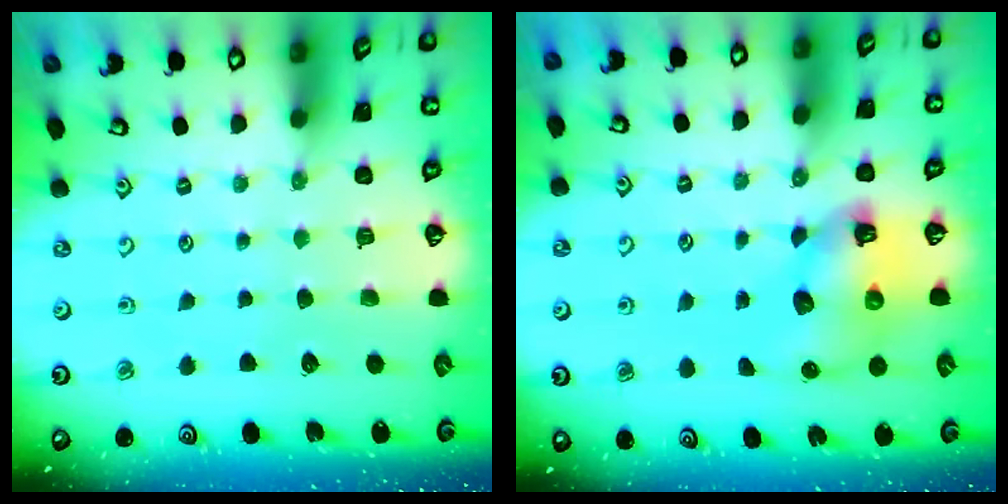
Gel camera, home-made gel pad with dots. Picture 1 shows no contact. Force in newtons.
{"total": 8.8, "press": 8.6, "slide": 1.5}